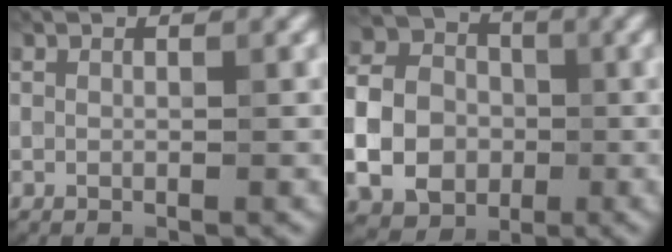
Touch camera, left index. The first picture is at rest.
{"total": 10.0, "force": [-2.2, 8.2, 5.2], "torque": [-0.133, -0.009, -0.056]}